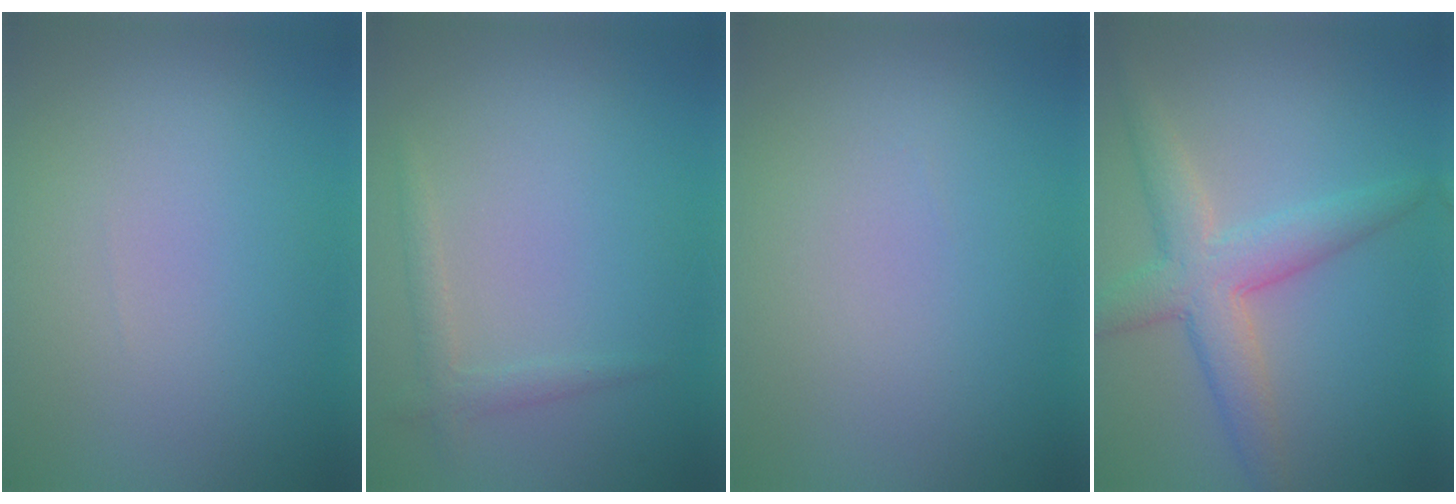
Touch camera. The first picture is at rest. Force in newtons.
{"total": 1.5, "press": 1.5, "slide": 0.1}
{"total": 0.0}
{"total": 4.9, "press": 4.9, "slide": 0.1}